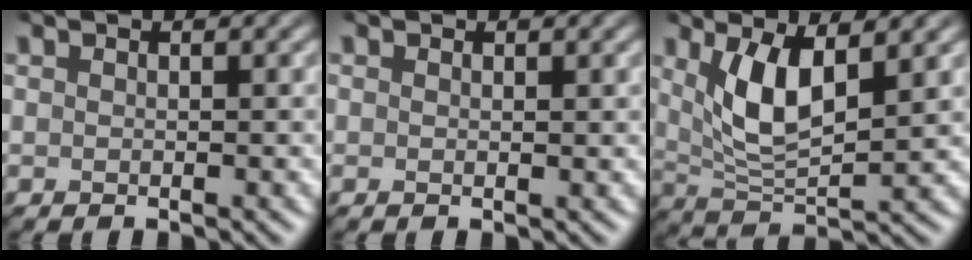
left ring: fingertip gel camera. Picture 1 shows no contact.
{"total": 0.0}
{"total": 5.1, "force": [1.1, 1.9, 4.6], "torque": [-0.092, -0.014, 0.022]}